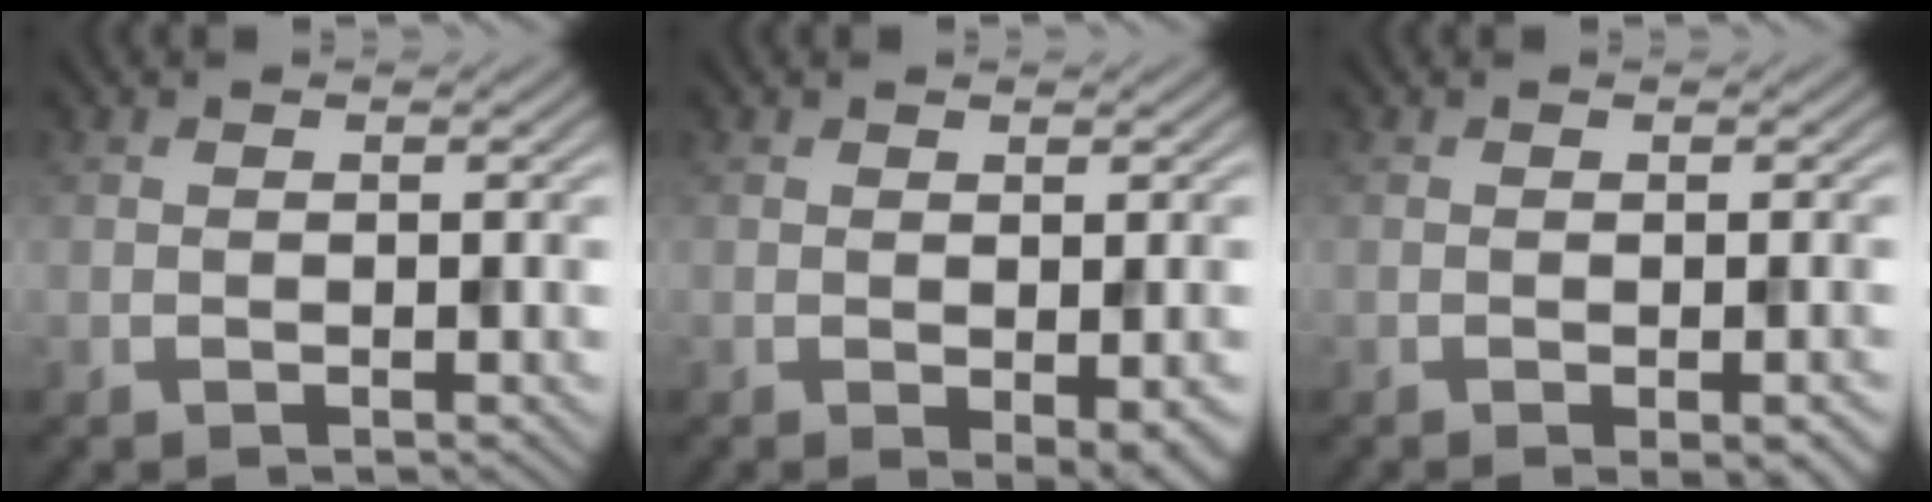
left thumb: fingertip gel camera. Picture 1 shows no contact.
{"total": 3.4, "force": [-1.1, 1.0, 3.0], "torque": [-0.043, -0.010, -0.010]}
{"total": 2.8, "force": [-1.2, 0.7, 2.4], "torque": [-0.032, 0.000, -0.015]}